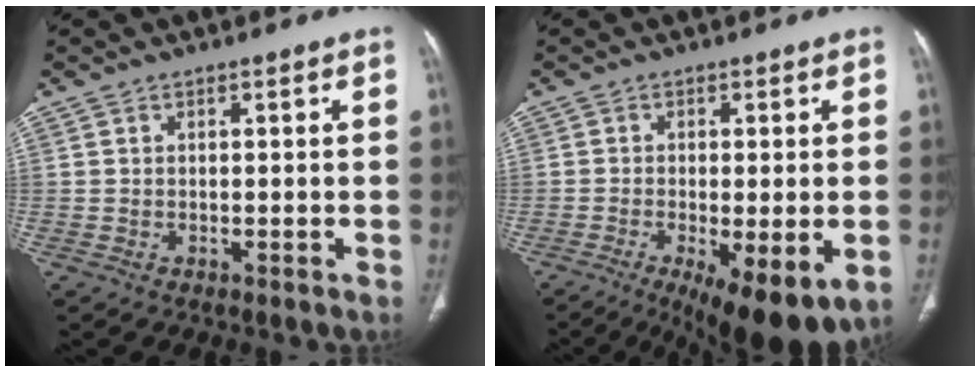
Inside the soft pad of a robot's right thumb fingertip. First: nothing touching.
{"total": 13.6, "force": [-5.7, 4.3, 11.5], "torque": [-0.162, -0.015, -0.079]}